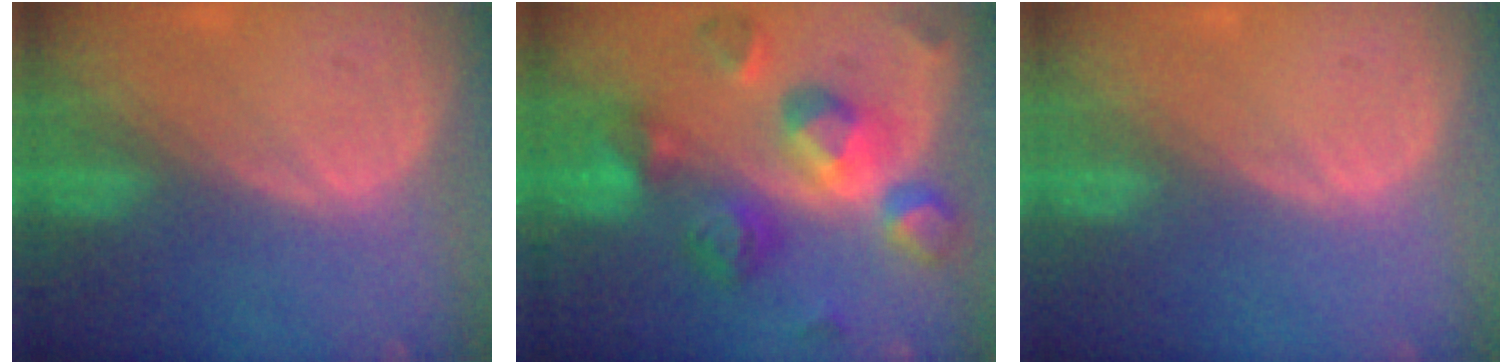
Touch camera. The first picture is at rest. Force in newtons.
{"total": 10.9, "press": 10.9, "slide": 1.0}
{"total": 0.0}